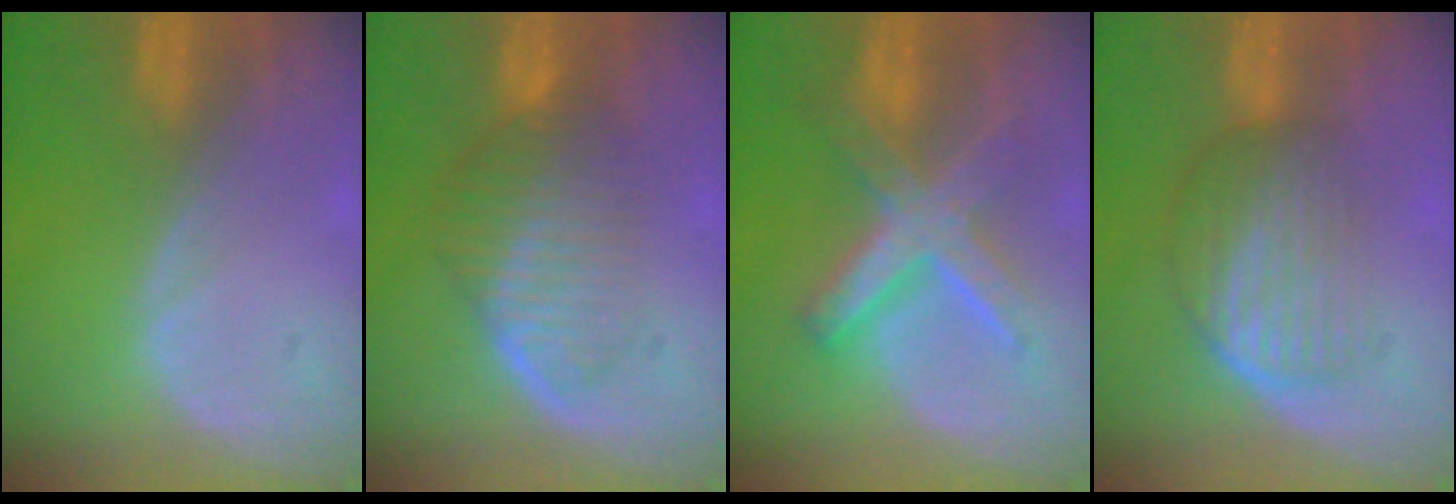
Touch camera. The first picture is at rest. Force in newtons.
{"total": 6.3, "press": 6.2, "slide": 1.3}
{"total": 8.2, "press": 8.2, "slide": 0.7}
{"total": 6.9, "press": 5.9, "slide": 3.6}